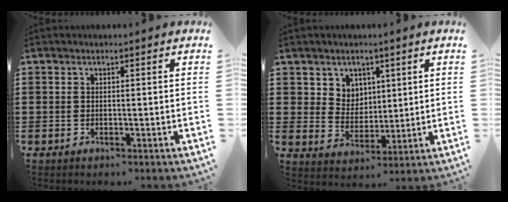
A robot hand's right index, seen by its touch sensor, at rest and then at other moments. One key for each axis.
{"total": 5.2, "fx": 2.9, "fy": 4.3, "fz": 0.1, "tx": -0.022, "ty": 0.003, "tz": 0.052}